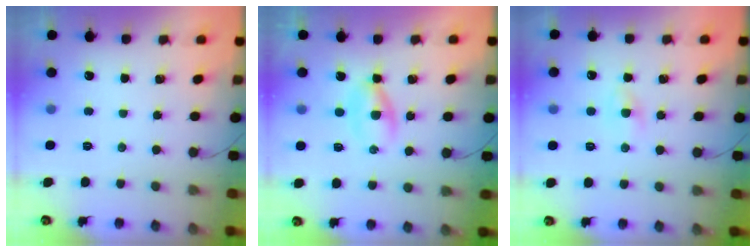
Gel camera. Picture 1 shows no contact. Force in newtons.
{"total": 2.8, "press": 2.5, "slide": 1.3}
{"total": 2.3, "press": 2.1, "slide": 0.9}